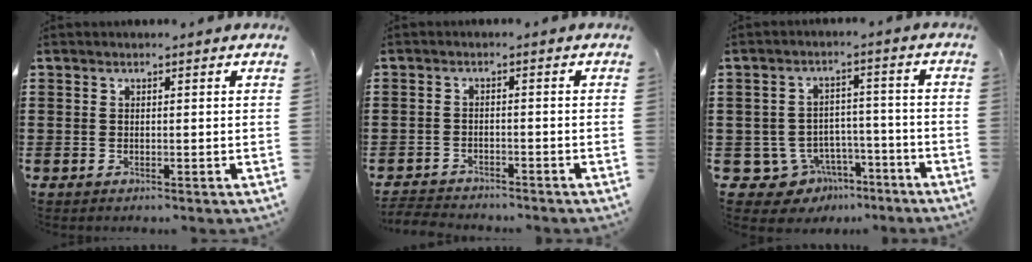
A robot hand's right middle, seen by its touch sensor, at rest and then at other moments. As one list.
[{"total": 2.8, "force": [-2.8, 0.2, 0.0], "torque": [-0.007, -0.003, -0.059]}, {"total": 6.2, "force": [-4.6, 3.8, 1.6], "torque": [-0.046, 0.020, -0.088]}]